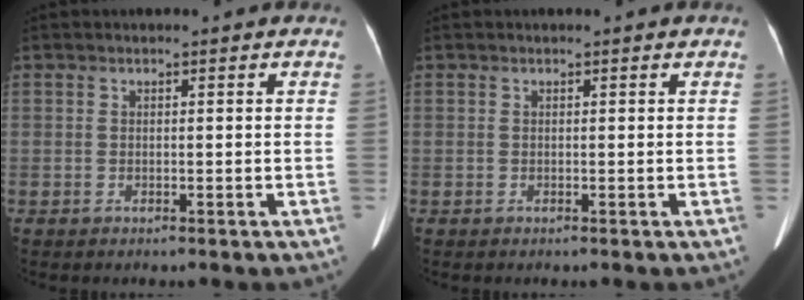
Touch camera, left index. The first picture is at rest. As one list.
[{"total": 0.9, "force": [0.7, 0.2, 0.5], "torque": [-0.001, -0.006, 0.003]}]